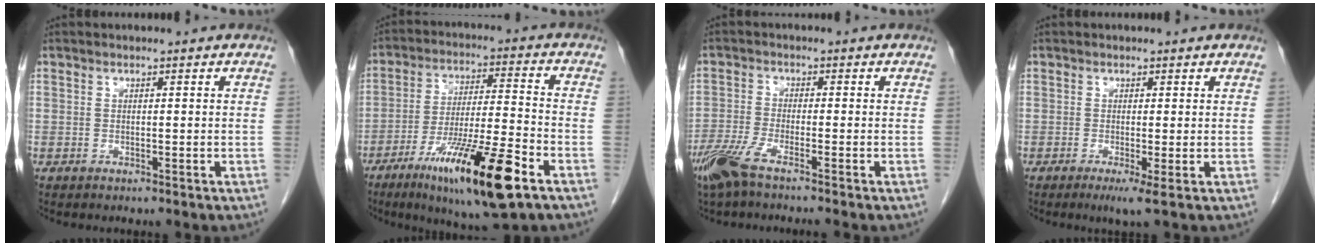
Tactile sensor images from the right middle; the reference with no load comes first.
{"total": 16.5, "force": [-8.9, 1.2, 13.8], "torque": [-0.238, -0.032, -0.147]}
{"total": 5.5, "force": [-4.0, 0.1, 3.7], "torque": [-0.082, -0.015, -0.086]}
{"total": 2.4, "force": [-0.8, 0.0, 2.3], "torque": [-0.033, -0.008, -0.010]}